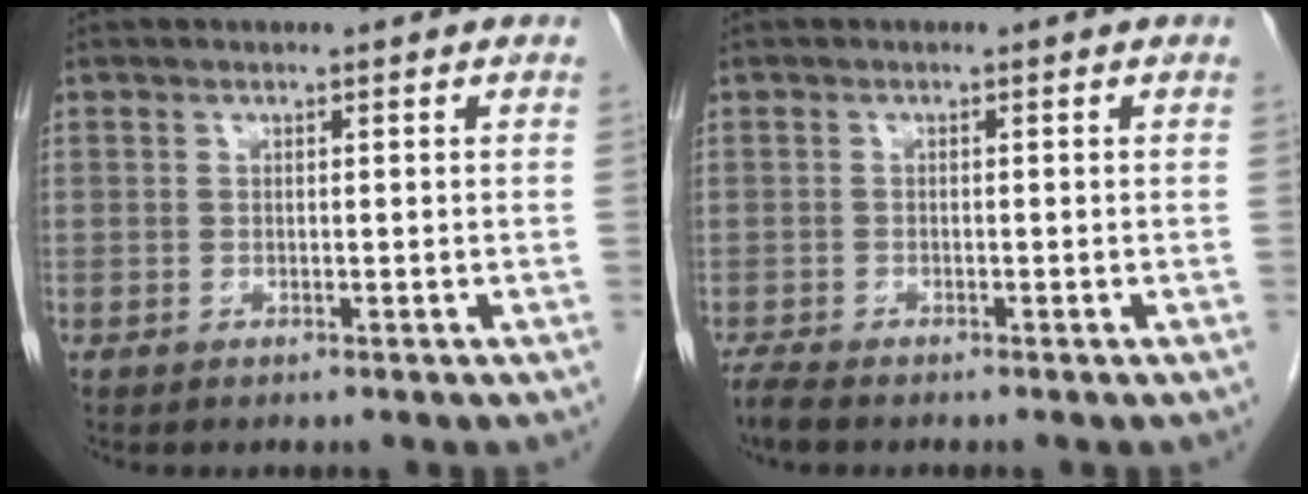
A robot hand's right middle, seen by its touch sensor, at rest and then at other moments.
{"total": 2.3, "force": [-2.1, 0.2, 1.0], "torque": [-0.031, -0.012, -0.039]}